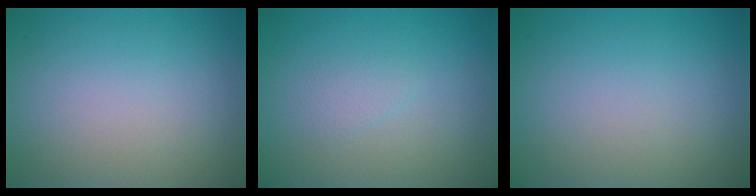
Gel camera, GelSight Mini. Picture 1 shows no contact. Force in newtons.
{"total": 0.9, "press": 0.9, "slide": 0.1}
{"total": 0.0}